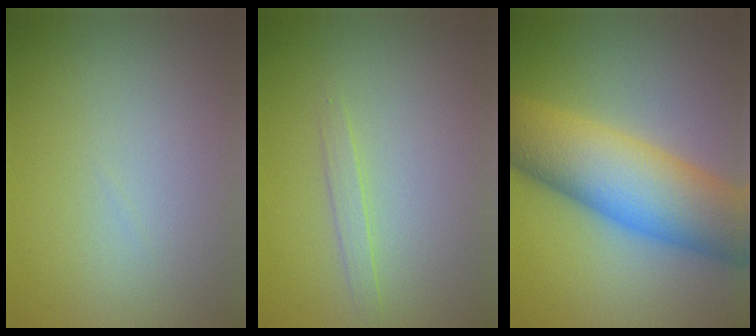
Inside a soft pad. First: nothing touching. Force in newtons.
{"total": 1.2, "press": 1.2, "slide": 0.1}
{"total": 11.1, "press": 11.1, "slide": 0.5}